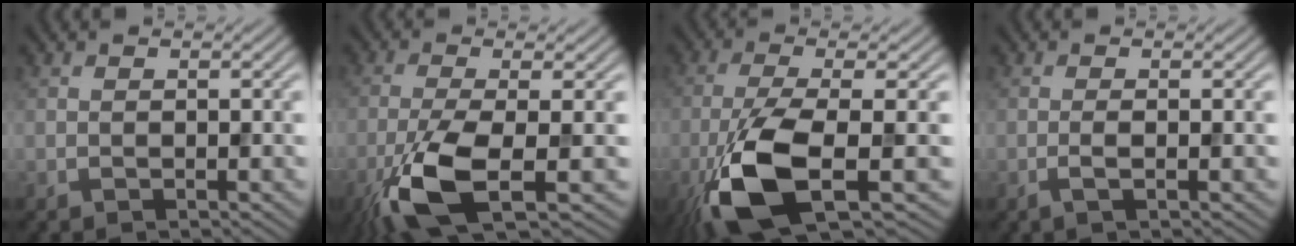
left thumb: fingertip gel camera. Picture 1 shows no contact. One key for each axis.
{"total": 9.7, "fx": -4.2, "fy": 2.5, "fz": 8.4, "tx": -0.172, "ty": -0.011, "tz": -0.087}
{"total": 10.9, "fx": -4.4, "fy": 3.1, "fz": 9.5, "tx": -0.200, "ty": -0.013, "tz": -0.093}
{"total": 1.5, "fx": -0.4, "fy": 0.2, "fz": 1.4, "tx": -0.028, "ty": 0.002, "tz": -0.013}